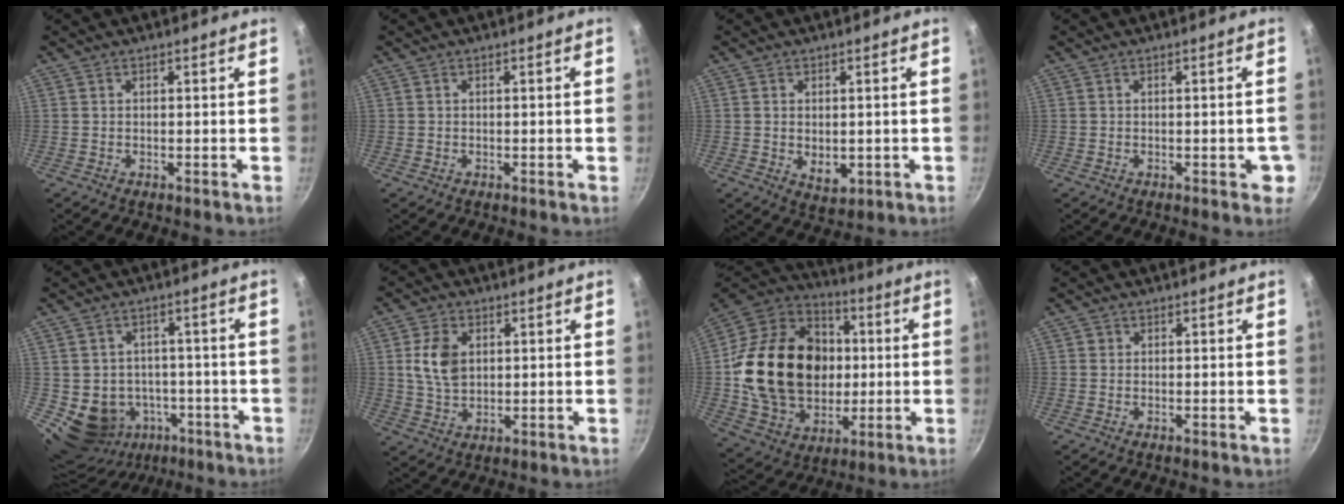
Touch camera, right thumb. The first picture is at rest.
{"total": 0.8, "force": [-0.1, 0.4, 0.7], "torque": [-0.007, 0.004, -0.001]}
{"total": 4.7, "force": [-0.4, 3.2, 3.5], "torque": [-0.052, -0.010, 0.003]}
{"total": 3.8, "force": [-1.1, 1.7, 3.2], "torque": [-0.023, 0.003, -0.014]}
{"total": 13.5, "force": [-4.3, 11.7, 5.0], "torque": [-0.058, 0.040, -0.039]}
{"total": 7.7, "force": [1.7, 5.3, 5.4], "torque": [-0.090, -0.005, 0.033]}
{"total": 27.5, "force": [0.9, 21.4, 17.2], "torque": [-0.271, 0.024, 0.026]}
{"total": 0.6, "force": [0.1, 0.6, 0.1], "torque": [0.003, 0.001, 0.000]}